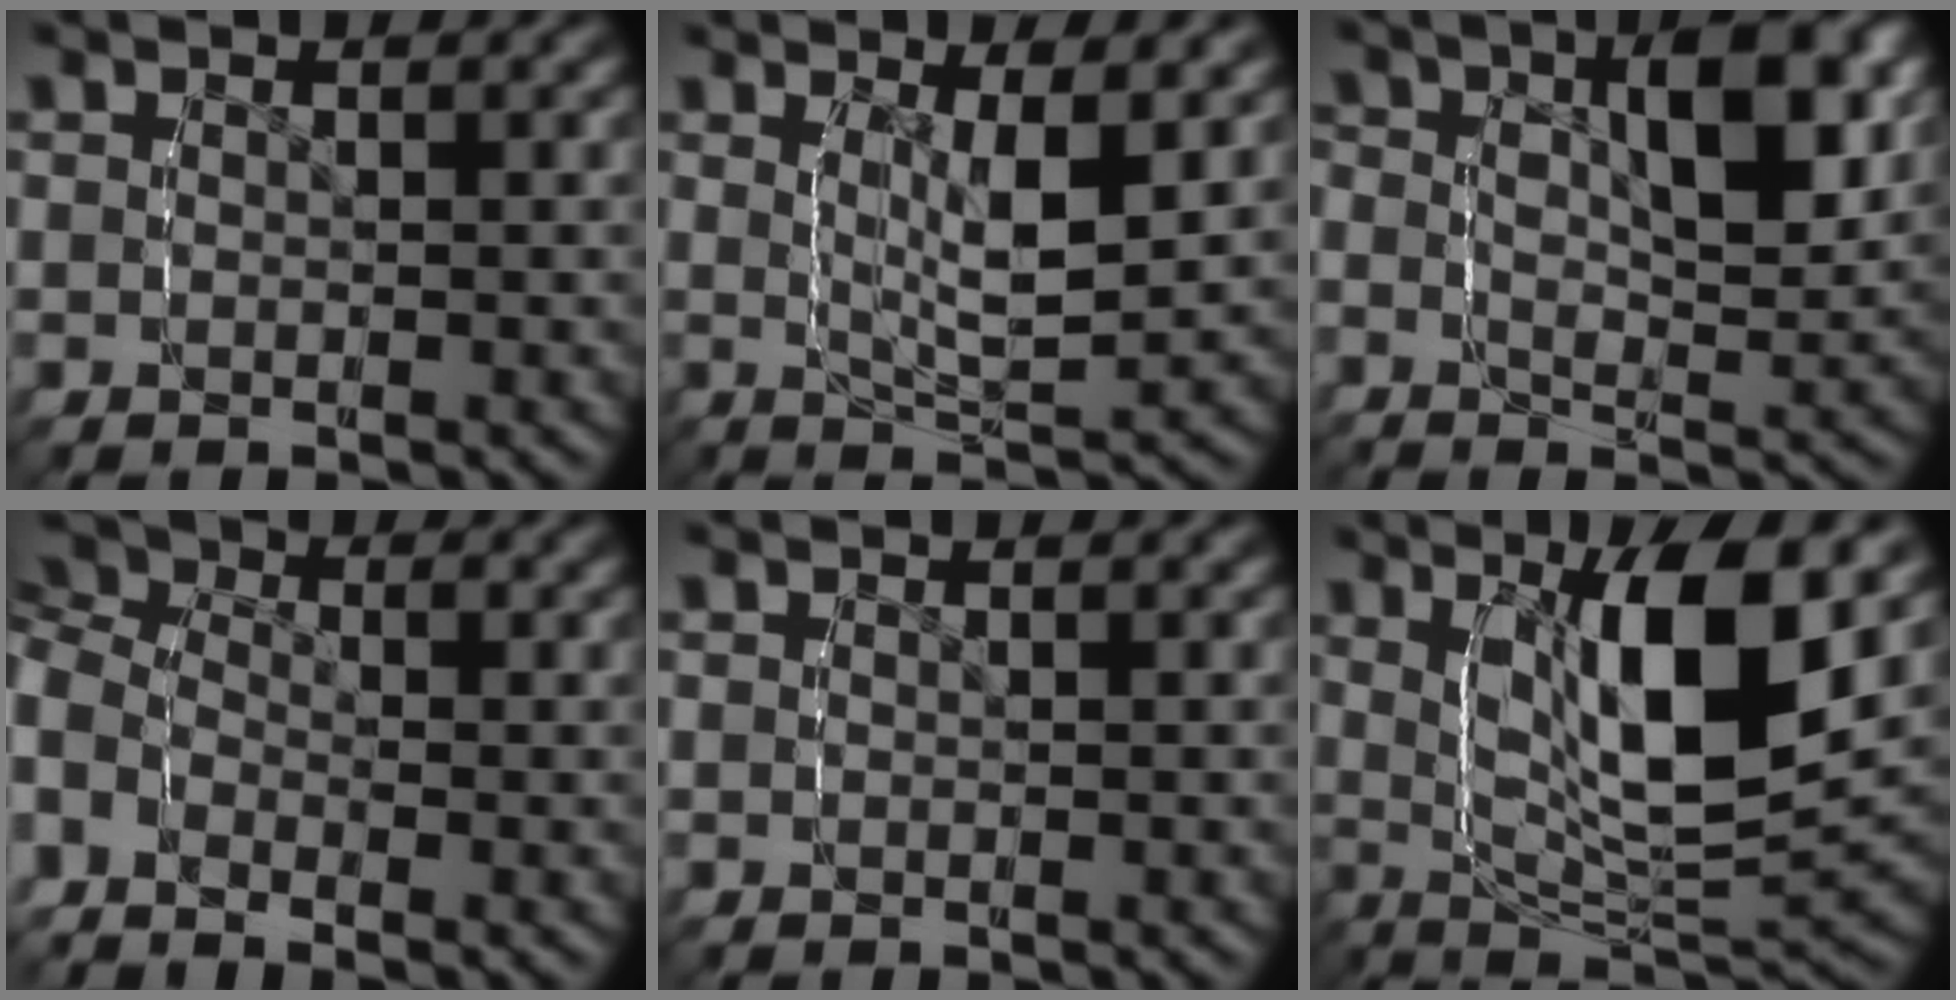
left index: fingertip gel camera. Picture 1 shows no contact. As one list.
[{"total": 5.0, "force": [0.7, 1.4, 4.7], "torque": [-0.085, -0.013, 0.017]}, {"total": 6.7, "force": [0.8, 3.4, 5.7], "torque": [-0.101, -0.001, 0.000]}, {"total": 6.8, "force": [0.9, 5.6, 3.7], "torque": [-0.081, 0.007, -0.005]}, {"total": 0.0}, {"total": 11.0, "force": [2.2, 4.2, 9.9], "torque": [-0.173, 0.001, 0.035]}]